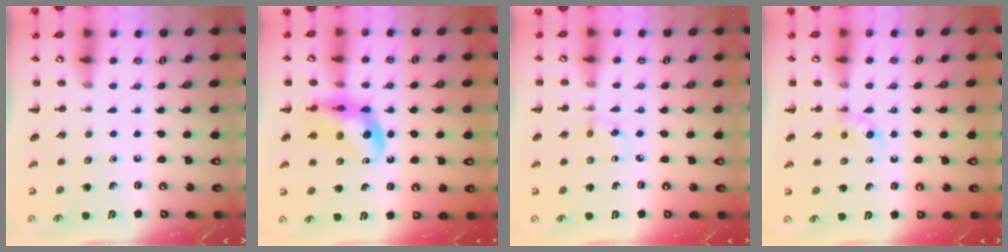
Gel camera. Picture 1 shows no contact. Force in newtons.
{"total": 11.2, "press": 10.8, "slide": 3.0}
{"total": 2.3, "press": 2.0, "slide": 1.1}
{"total": 4.2, "press": 4.0, "slide": 1.4}